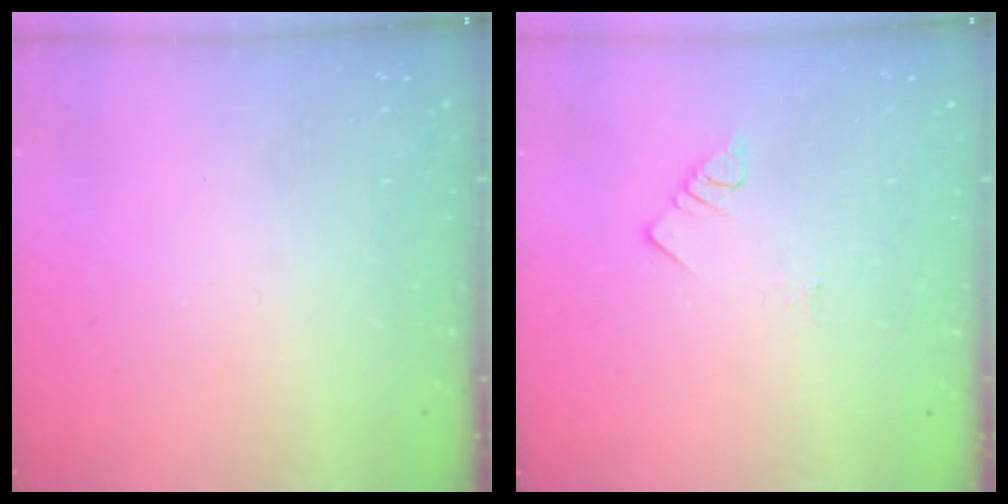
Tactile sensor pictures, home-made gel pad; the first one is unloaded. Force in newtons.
{"total": 2.8, "press": 2.8, "slide": 0.4}